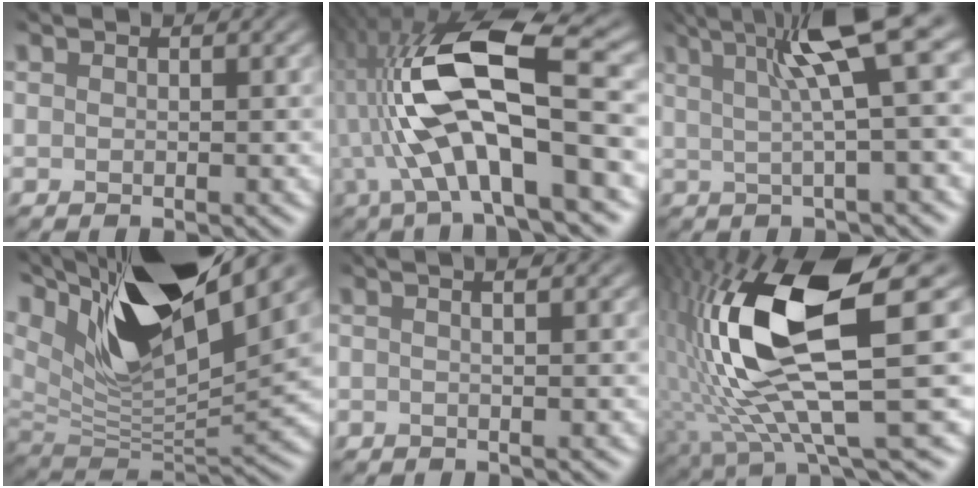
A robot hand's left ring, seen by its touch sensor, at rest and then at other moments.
{"total": 11.3, "force": [-1.9, 3.9, 10.4], "torque": [-0.198, 0.017, -0.043]}
{"total": 7.5, "force": [2.7, 1.5, 6.8], "torque": [-0.110, 0.012, 0.042]}
{"total": 15.0, "force": [7.5, 5.5, 11.8], "torque": [-0.225, 0.023, 0.126]}
{"total": 3.0, "force": [1.0, 1.3, 2.5], "torque": [-0.012, 0.017, -0.006]}
{"total": 13.1, "force": [1.5, 3.9, 12.4], "torque": [-0.262, -0.009, 0.032]}